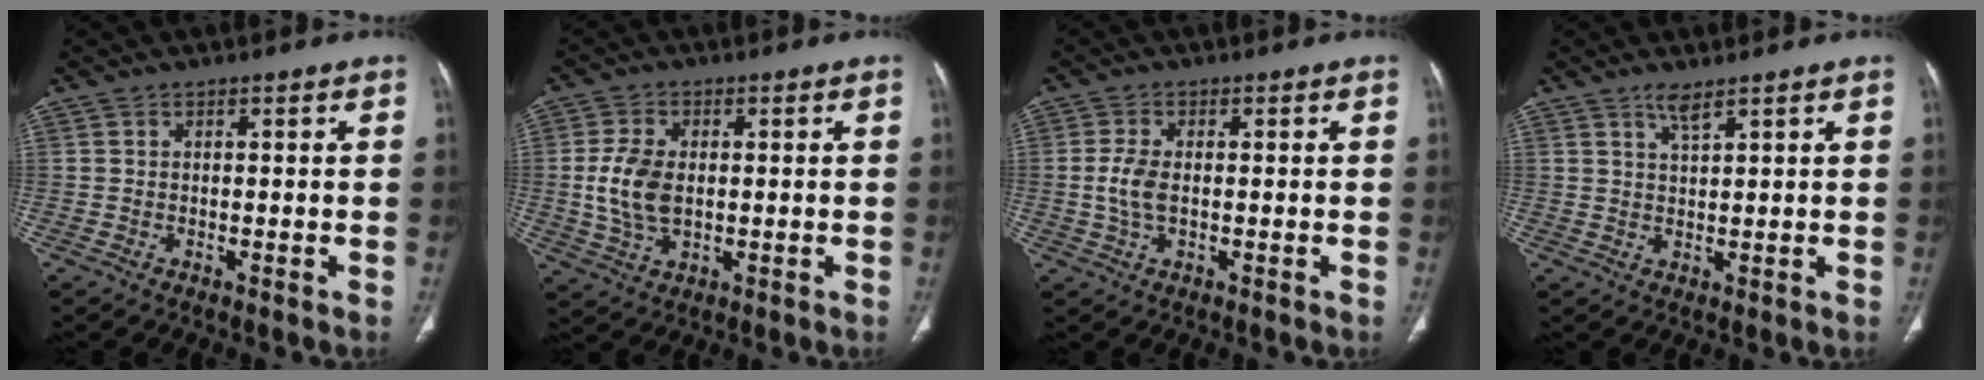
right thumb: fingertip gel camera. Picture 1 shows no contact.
{"total": 8.2, "force": [0.1, 5.1, 6.5], "torque": [-0.136, 0.000, 0.007]}
{"total": 4.4, "force": [-0.2, 2.3, 3.7], "torque": [-0.090, 0.003, -0.004]}
{"total": 2.6, "force": [1.9, 0.3, 1.7], "torque": [-0.031, -0.011, 0.039]}